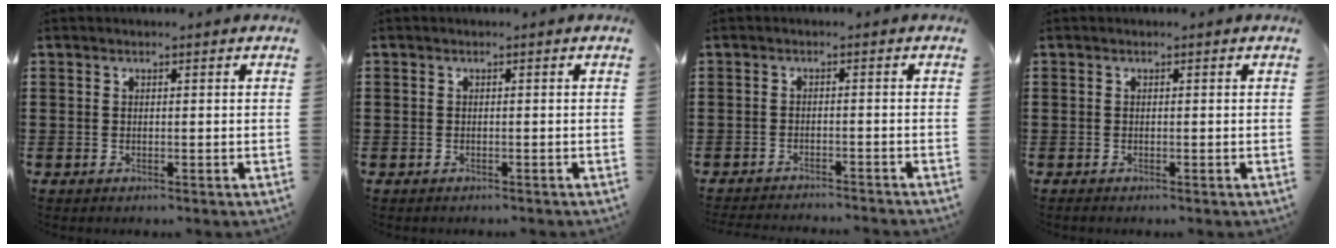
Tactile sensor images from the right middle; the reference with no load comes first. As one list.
[{"total": 0.6, "force": [-0.4, 0.4, -0.1], "torque": [0.002, 0.004, -0.011]}, {"total": 2.1, "force": [-2.1, -0.1, 0.1], "torque": [-0.003, 0.002, -0.045]}, {"total": 0.0}]